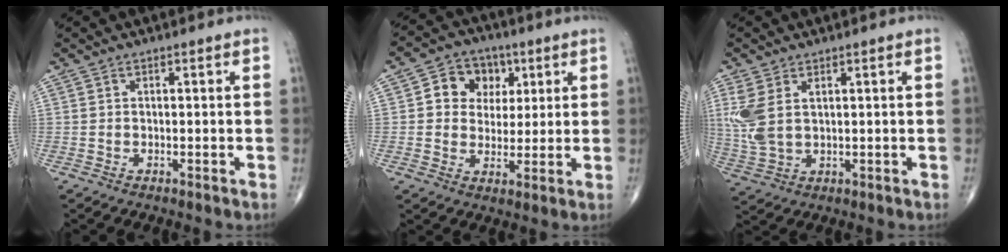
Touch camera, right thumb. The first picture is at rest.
{"total": 9.2, "force": [2.6, 7.7, 4.3], "torque": [-0.020, 0.000, 0.039]}
{"total": 7.4, "force": [2.1, 4.4, 5.6], "torque": [-0.146, 0.000, 0.054]}